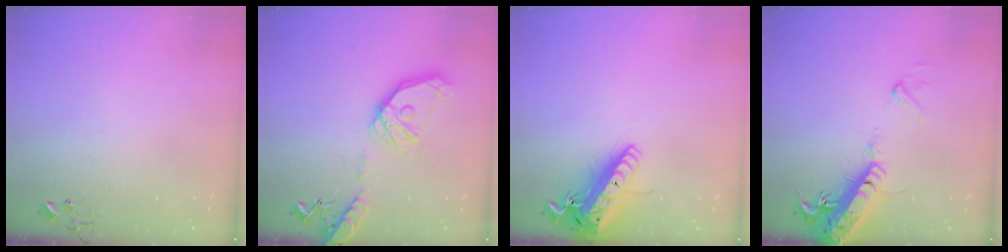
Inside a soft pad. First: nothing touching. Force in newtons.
{"total": 17.9, "press": 17.7, "slide": 2.6}
{"total": 19.8, "press": 19.4, "slide": 4.0}
{"total": 18.9, "press": 18.5, "slide": 3.9}